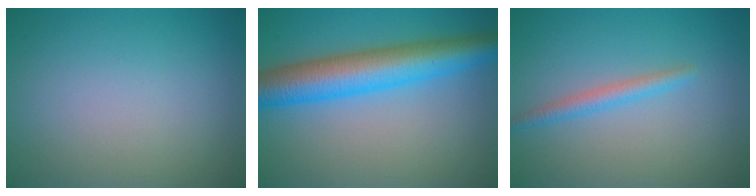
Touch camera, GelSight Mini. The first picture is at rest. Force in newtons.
{"total": 8.2, "press": 8.2, "slide": 0.1}
{"total": 1.8, "press": 1.8, "slide": 0.0}